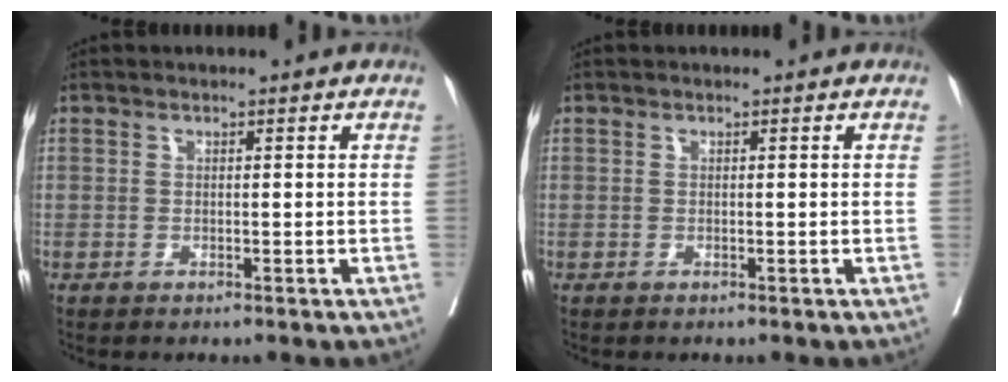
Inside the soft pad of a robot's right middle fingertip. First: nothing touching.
{"total": 0.0}